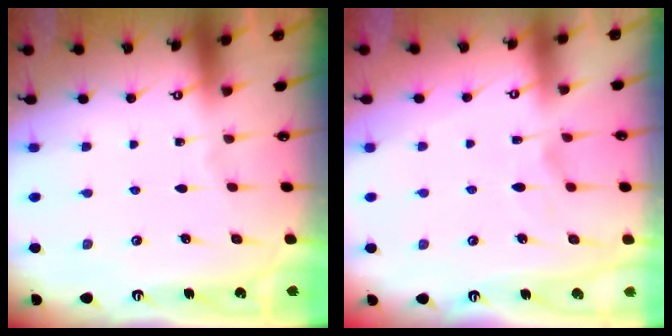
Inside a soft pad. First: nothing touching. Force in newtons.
{"total": 2.0, "press": 1.6, "slide": 1.2}